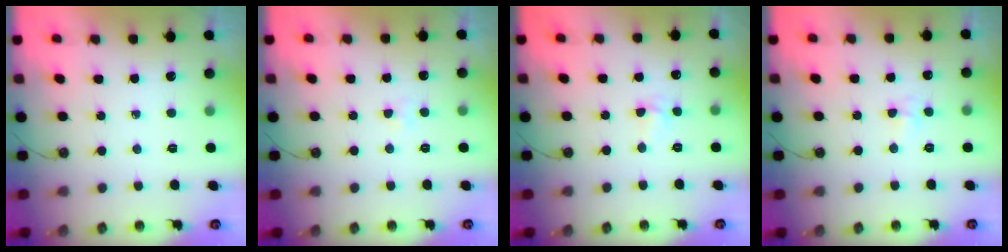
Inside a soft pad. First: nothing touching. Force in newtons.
{"total": 1.9, "press": 1.8, "slide": 0.4}
{"total": 3.6, "press": 3.6, "slide": 0.4}
{"total": 3.9, "press": 3.9, "slide": 0.6}